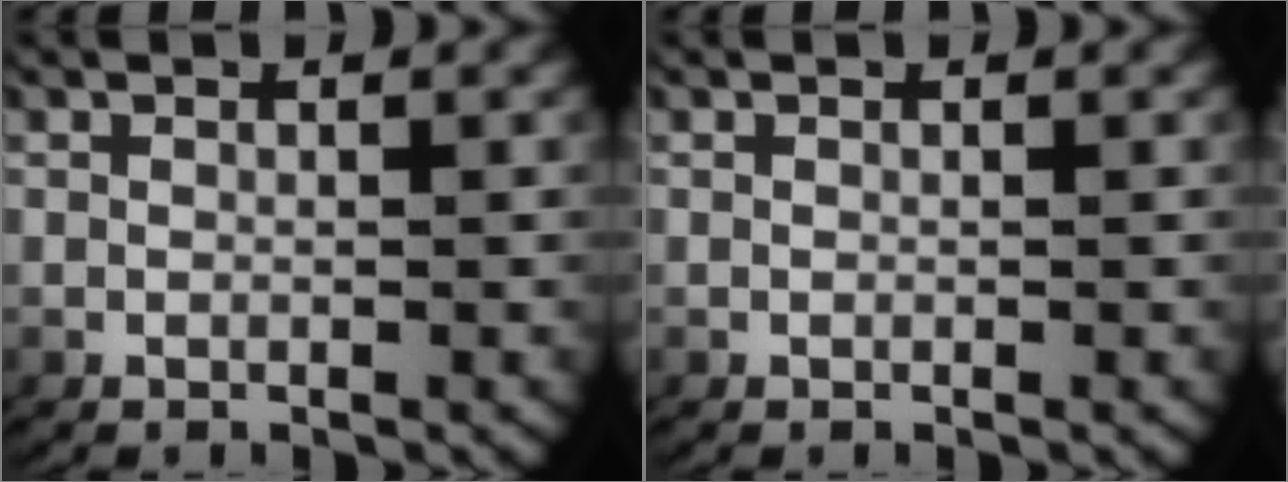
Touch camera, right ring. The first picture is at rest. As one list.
[{"total": 0.0}]